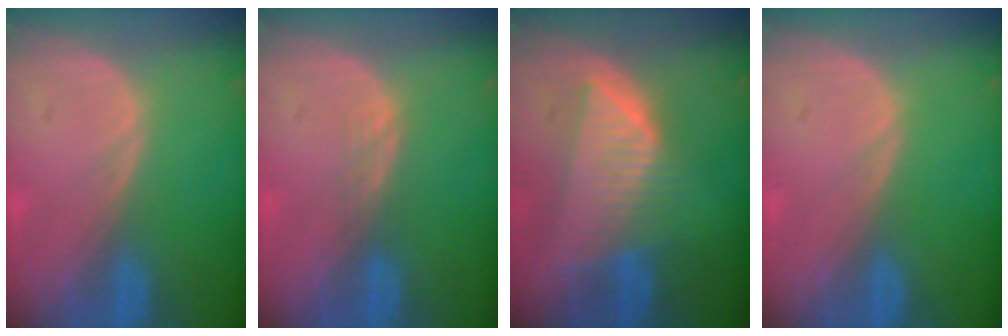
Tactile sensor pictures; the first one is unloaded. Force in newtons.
{"total": 1.5, "press": 1.5, "slide": 0.3}
{"total": 7.6, "press": 7.1, "slide": 2.9}
{"total": 0.0}